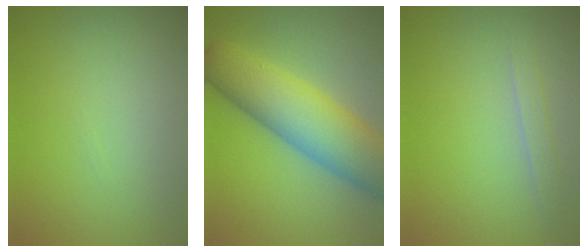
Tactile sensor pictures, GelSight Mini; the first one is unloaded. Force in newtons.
{"total": 10.5, "press": 10.4, "slide": 0.5}
{"total": 1.2, "press": 1.2, "slide": 0.1}